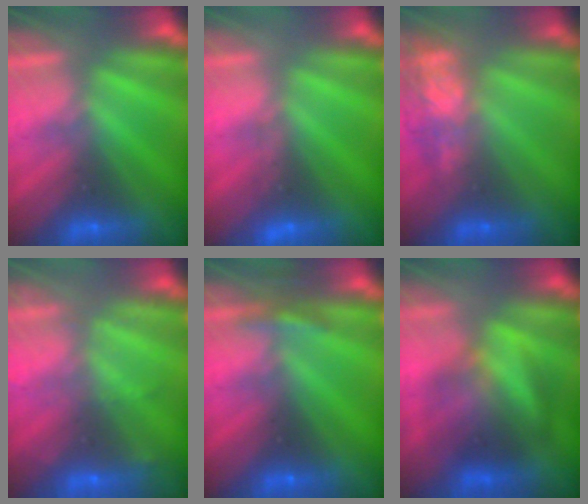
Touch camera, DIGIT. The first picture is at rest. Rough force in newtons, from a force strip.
{"total": 3.0}
{"total": 7.6}
{"total": 2.3}
{"total": 3.0}
{"total": 4.6}